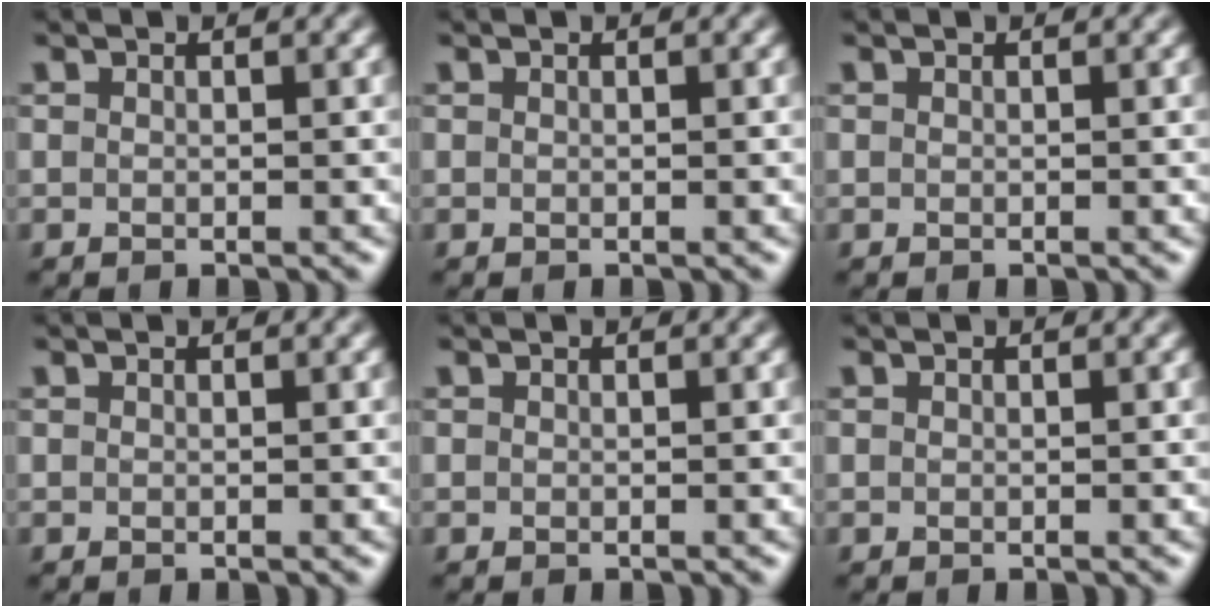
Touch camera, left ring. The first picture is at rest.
{"total": 0.0}
{"total": 0.0}
{"total": 0.0}
{"total": 0.0}
{"total": 0.0}